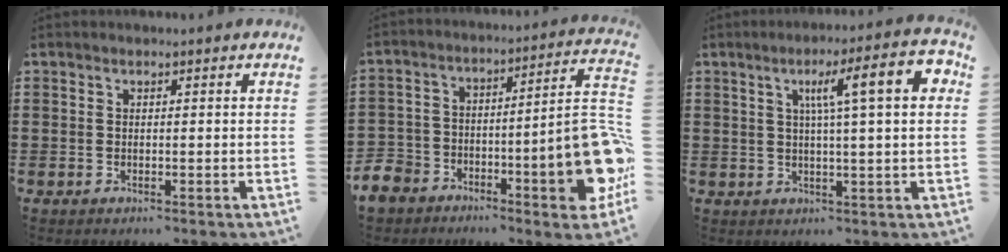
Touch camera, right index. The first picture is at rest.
{"total": 13.9, "force": [-6.8, 5.2, 11.0], "torque": [-0.172, 0.022, -0.115]}
{"total": 10.3, "force": [3.0, 1.4, 9.8], "torque": [-0.166, 0.001, 0.041]}